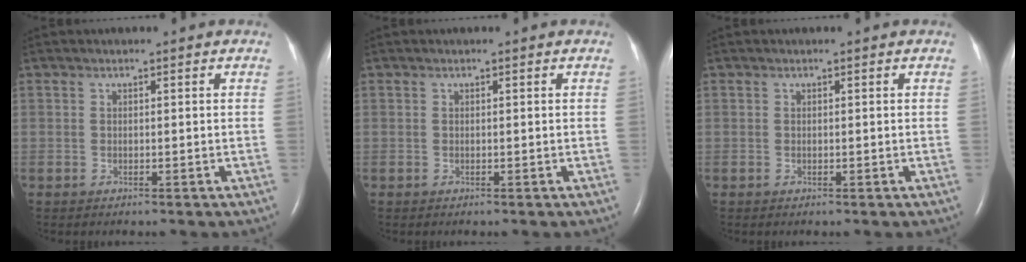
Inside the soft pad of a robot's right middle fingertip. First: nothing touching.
{"total": 0.0}
{"total": 0.0}